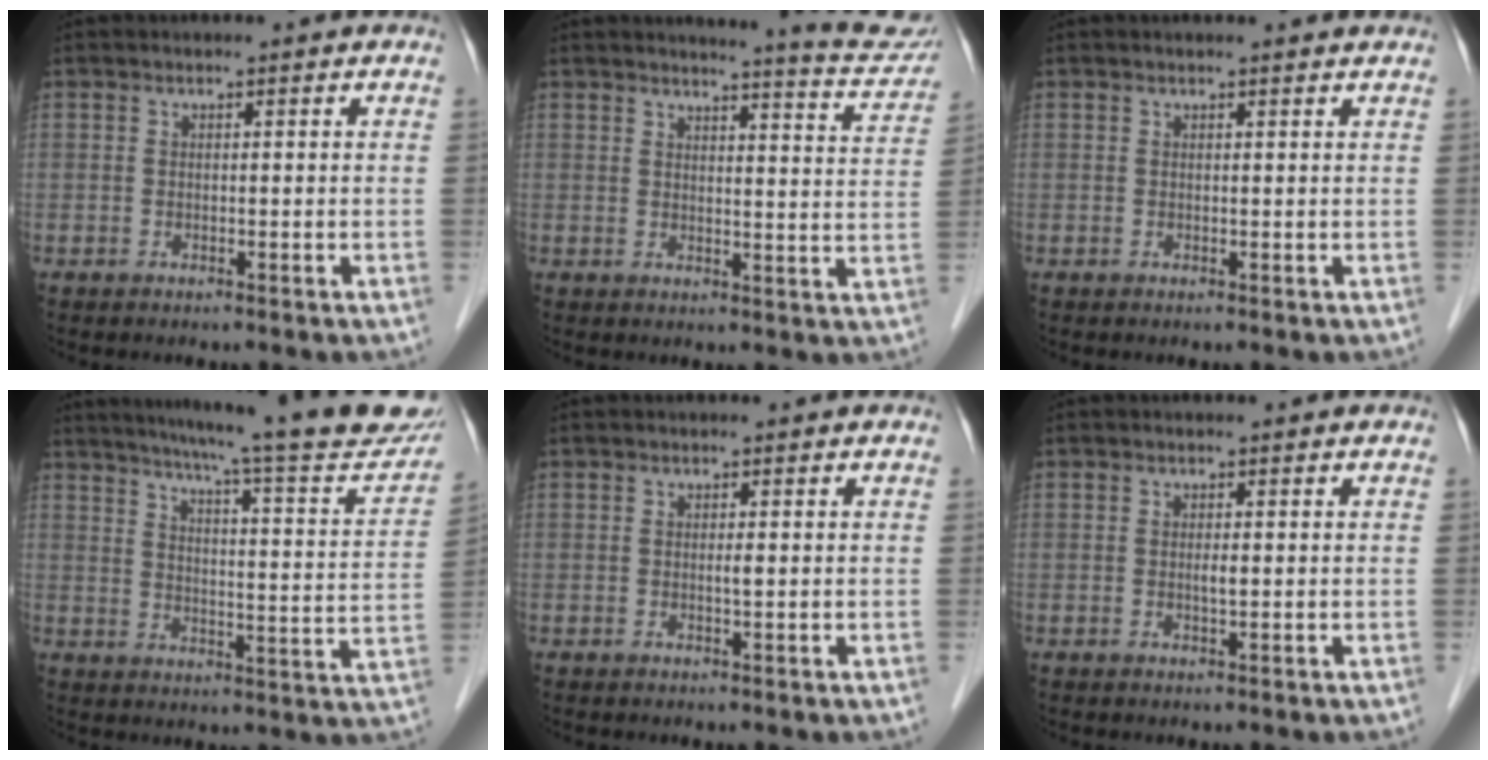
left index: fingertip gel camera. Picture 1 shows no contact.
{"total": 8.7, "force": [8.5, -0.1, 1.8], "torque": [-0.019, -0.050, 0.078]}
{"total": 0.7, "force": [0.7, -0.1, 0.0], "torque": [-0.005, -0.005, 0.000]}
{"total": 23.0, "force": [19.9, 1.1, 11.5], "torque": [-0.163, -0.055, 0.242]}
{"total": 1.0, "force": [-0.9, 0.0, 0.4], "torque": [-0.009, -0.008, -0.017]}
{"total": 1.1, "force": [-1.0, 0.1, 0.6], "torque": [-0.013, -0.009, -0.016]}